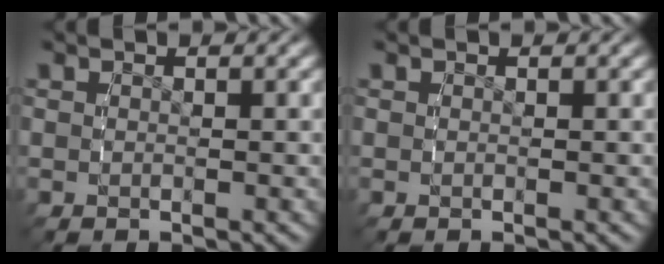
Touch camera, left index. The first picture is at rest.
{"total": 0.0}